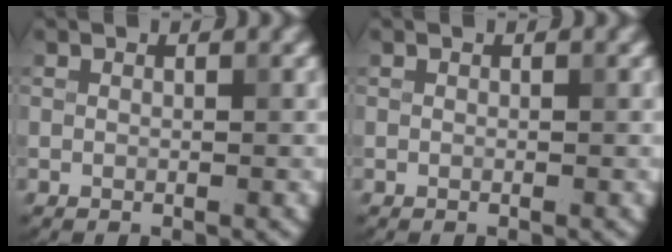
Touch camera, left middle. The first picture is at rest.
{"total": 0.0}